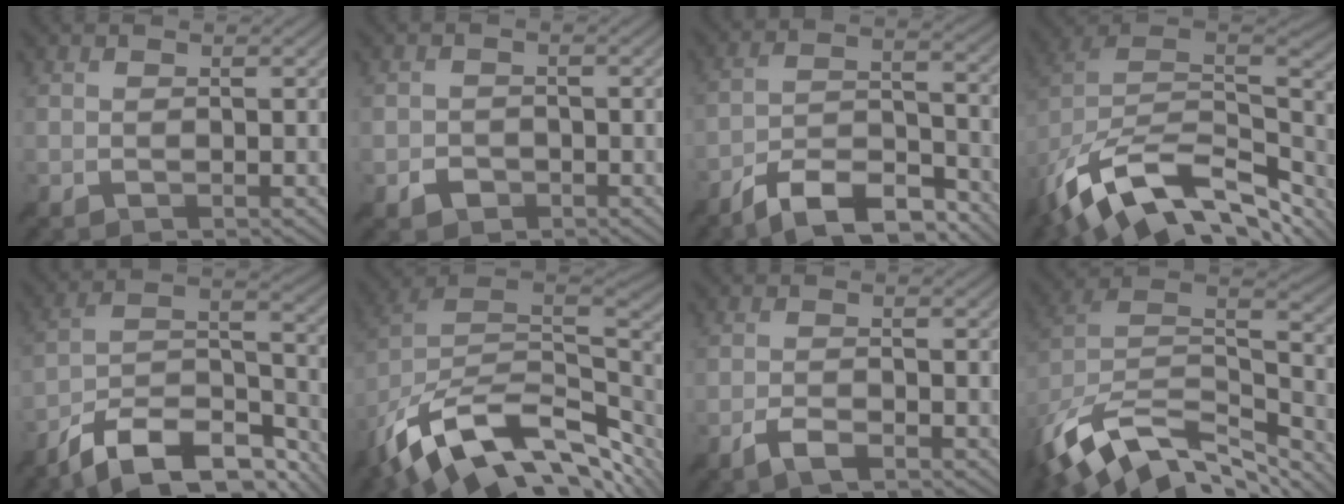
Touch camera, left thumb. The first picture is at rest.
{"total": 1.6, "force": [-1.0, 1.3, 0.1], "torque": [-0.001, -0.002, -0.018]}
{"total": 11.6, "force": [-9.2, 3.4, 6.2], "torque": [-0.111, 0.000, -0.173]}
{"total": 15.6, "force": [-7.4, 9.3, 10.1], "torque": [-0.232, -0.037, -0.110]}
{"total": 15.5, "force": [-11.8, 5.0, 8.6], "torque": [-0.189, -0.014, -0.190]}
{"total": 15.6, "force": [-5.9, 9.5, 10.9], "torque": [-0.237, -0.027, -0.092]}
{"total": 2.6, "force": [-1.9, 0.6, 1.7], "torque": [-0.040, -0.001, -0.041]}
{"total": 13.6, "force": [-7.7, 7.3, 8.5], "torque": [-0.209, -0.028, -0.119]}